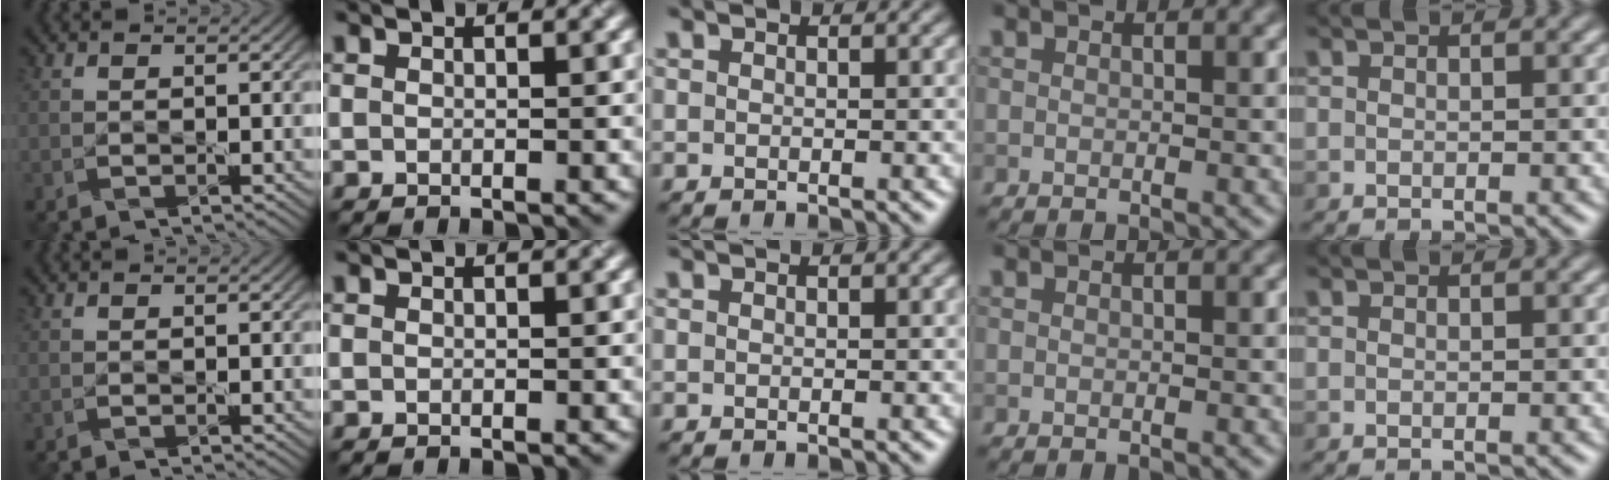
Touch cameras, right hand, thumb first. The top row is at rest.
{}